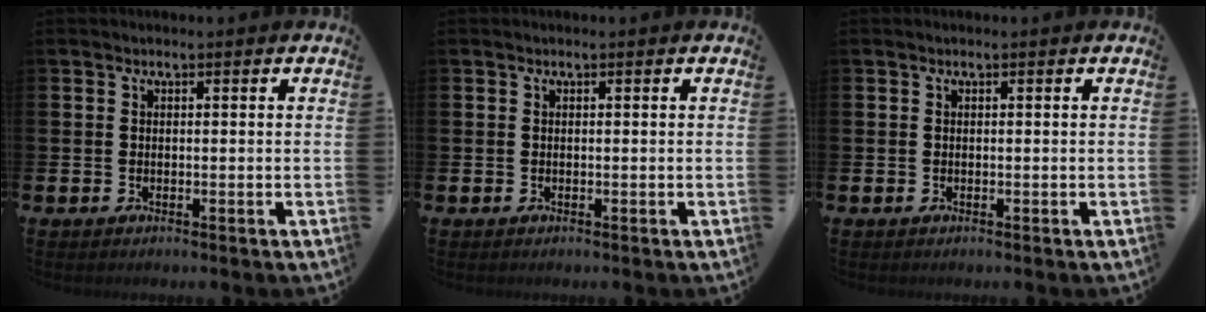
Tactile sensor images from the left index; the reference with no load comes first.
{"total": 0.0}
{"total": 0.0}